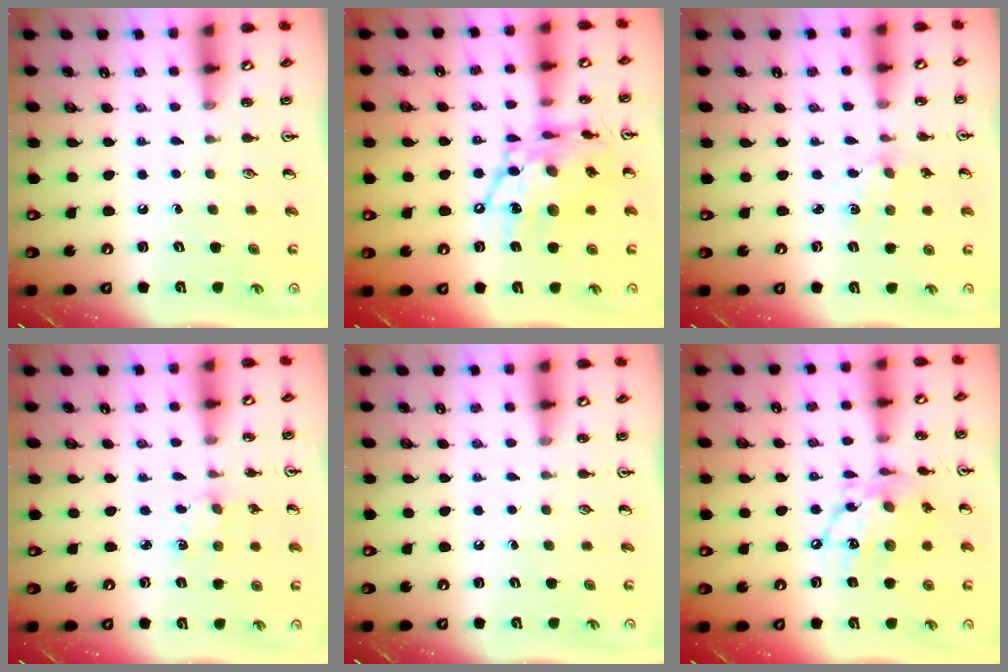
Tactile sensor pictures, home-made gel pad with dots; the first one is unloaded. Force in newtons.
{"total": 17.4, "press": 17.3, "slide": 1.7}
{"total": 2.0, "press": 2.0, "slide": 0.3}
{"total": 3.6, "press": 3.6, "slide": 0.5}
{"total": 0.0}
{"total": 14.6, "press": 14.5, "slide": 0.9}